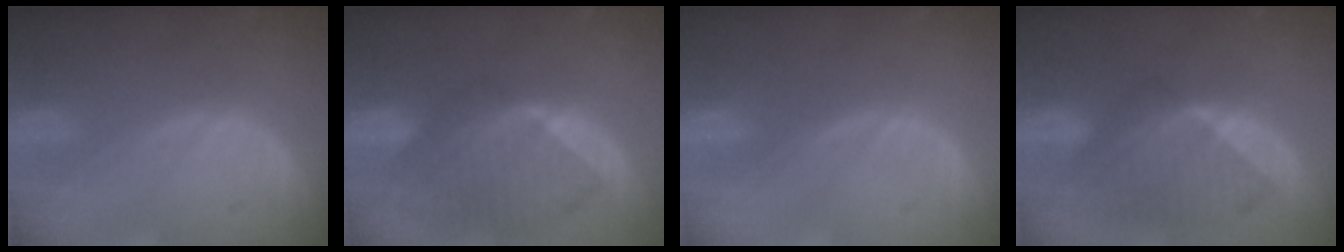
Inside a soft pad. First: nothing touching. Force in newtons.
{"total": 10.1, "press": 8.8, "slide": 5.0}
{"total": 0.0}
{"total": 8.7, "press": 8.1, "slide": 3.1}